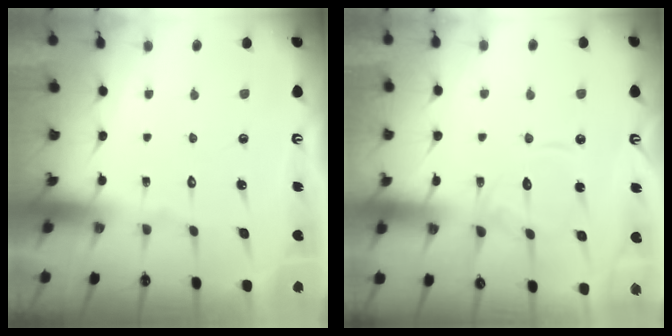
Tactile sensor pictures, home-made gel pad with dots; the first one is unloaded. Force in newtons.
{"total": 12.9, "press": 12.8, "slide": 1.3}